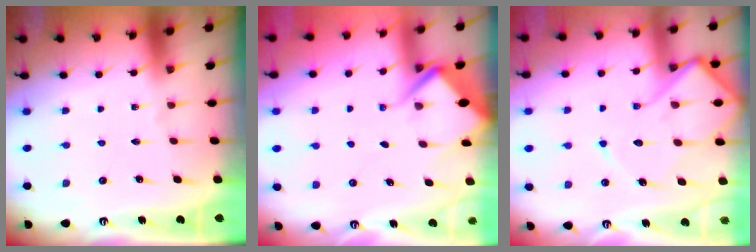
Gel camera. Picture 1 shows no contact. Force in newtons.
{"total": 5.4, "press": 5.4, "slide": 0.4}
{"total": 12.8, "press": 12.7, "slide": 1.4}